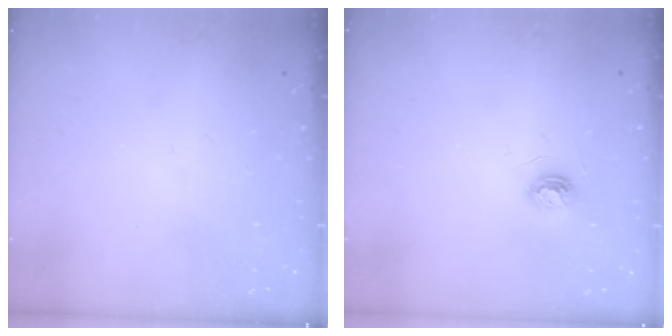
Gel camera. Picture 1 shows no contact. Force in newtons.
{"total": 5.3, "press": 5.3, "slide": 0.6}